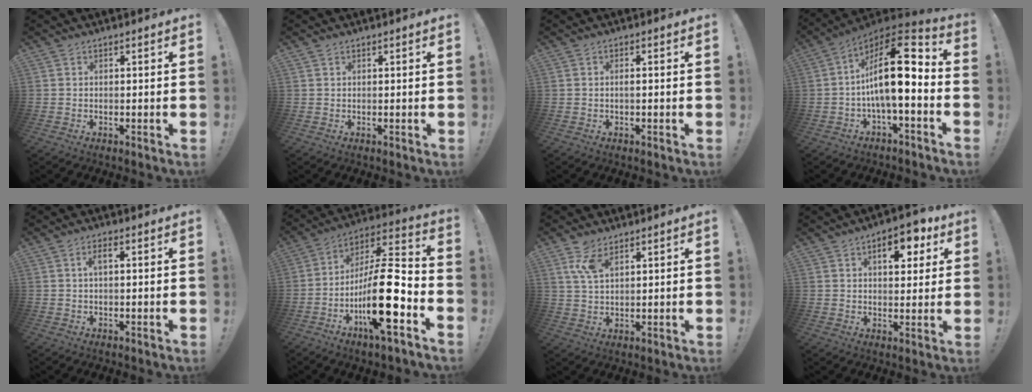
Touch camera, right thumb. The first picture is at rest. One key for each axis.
{"total": 0.6, "fx": 0.5, "fy": 0.3, "fz": 0.1, "tx": -0.003, "ty": -0.001, "tz": 0.010}
{"total": 1.2, "fx": -0.4, "fy": 0.0, "fz": 1.1, "tx": -0.027, "ty": 0.004, "tz": -0.007}
{"total": 18.2, "fx": 0.3, "fy": 7.0, "fz": 16.8, "tx": -0.265, "ty": 0.001, "tz": 0.006}
{"total": 2.7, "fx": 0.4, "fy": 0.9, "fz": 2.6, "tx": -0.052, "ty": 0.010, "tz": 0.003}
{"total": 22.6, "fx": -6.9, "fy": 6.3, "fz": 20.6, "tx": -0.374, "ty": 0.035, "tz": -0.113}
{"total": 6.9, "fx": 4.1, "fy": 3.0, "fz": 4.7, "tx": -0.089, "ty": -0.011, "tz": 0.077}
{"total": 9.5, "fx": 3.9, "fy": 5.1, "fz": 7.0, "tx": -0.085, "ty": -0.003, "tz": 0.062}